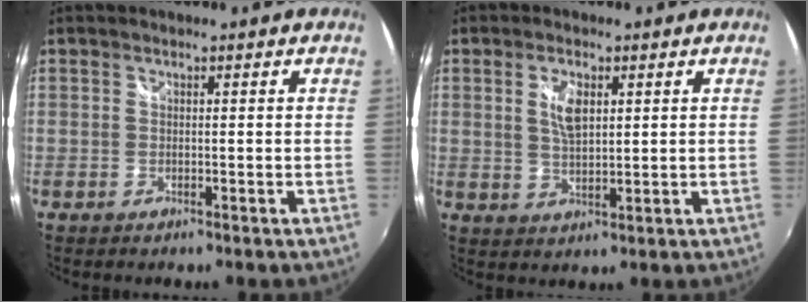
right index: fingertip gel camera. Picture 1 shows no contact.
{"total": 4.9, "force": [1.5, 2.4, 4.0], "torque": [-0.072, 0.002, 0.029]}